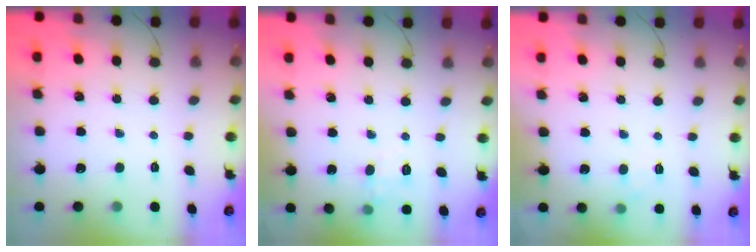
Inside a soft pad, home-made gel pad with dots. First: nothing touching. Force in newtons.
{"total": 6.2, "press": 6.0, "slide": 1.6}
{"total": 5.0, "press": 4.9, "slide": 1.2}